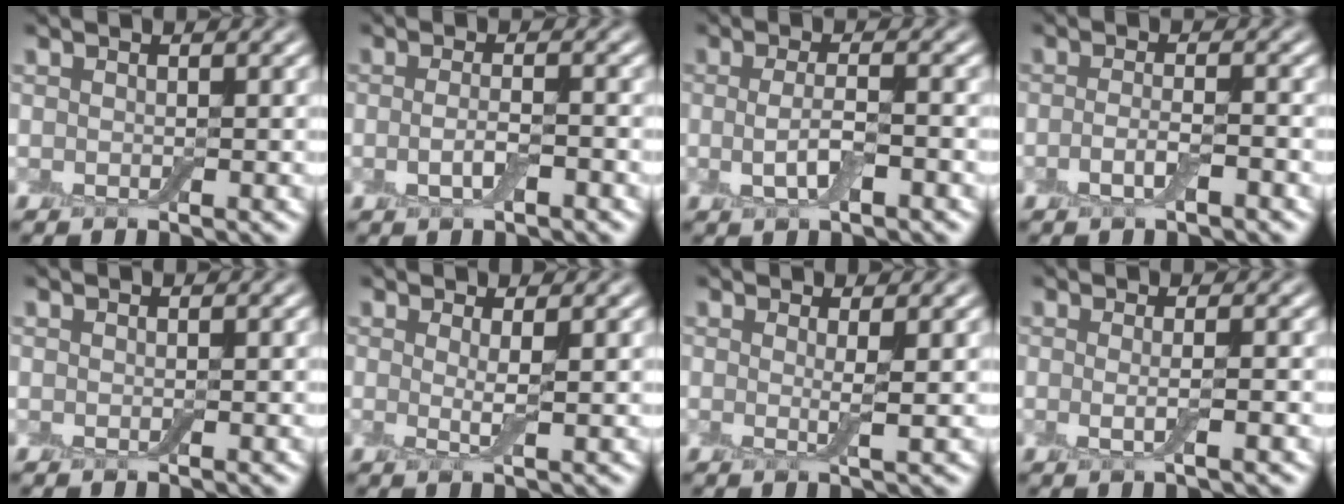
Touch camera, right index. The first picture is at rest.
{"total": 2.3, "force": [-0.7, 0.7, 2.1], "torque": [-0.045, -0.006, -0.016]}
{"total": 3.0, "force": [-0.5, 0.9, 2.8], "torque": [-0.060, -0.009, -0.012]}
{"total": 2.4, "force": [-1.1, 0.7, 2.0], "torque": [-0.042, 0.000, -0.026]}
{"total": 0.0}
{"total": 1.8, "force": [0.4, 0.2, 1.7], "torque": [-0.035, -0.010, 0.004]}
{"total": 1.6, "force": [0.3, 0.2, 1.6], "torque": [-0.028, -0.006, 0.000]}
{"total": 2.3, "force": [-0.2, 0.6, 2.2], "torque": [-0.037, -0.012, -0.011]}